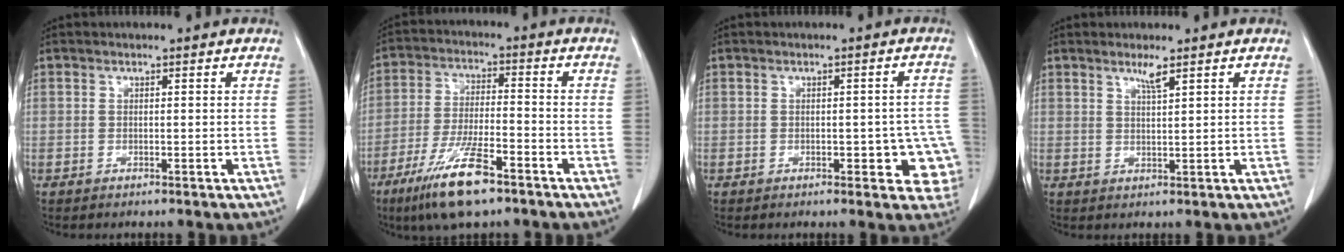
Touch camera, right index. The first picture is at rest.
{"total": 11.2, "force": [-7.1, 2.1, 8.3], "torque": [-0.166, -0.021, -0.127]}
{"total": 6.6, "force": [-1.9, 2.8, 5.7], "torque": [-0.037, 0.013, -0.020]}
{"total": 2.1, "force": [1.5, -0.2, 1.5], "torque": [-0.030, -0.003, 0.030]}